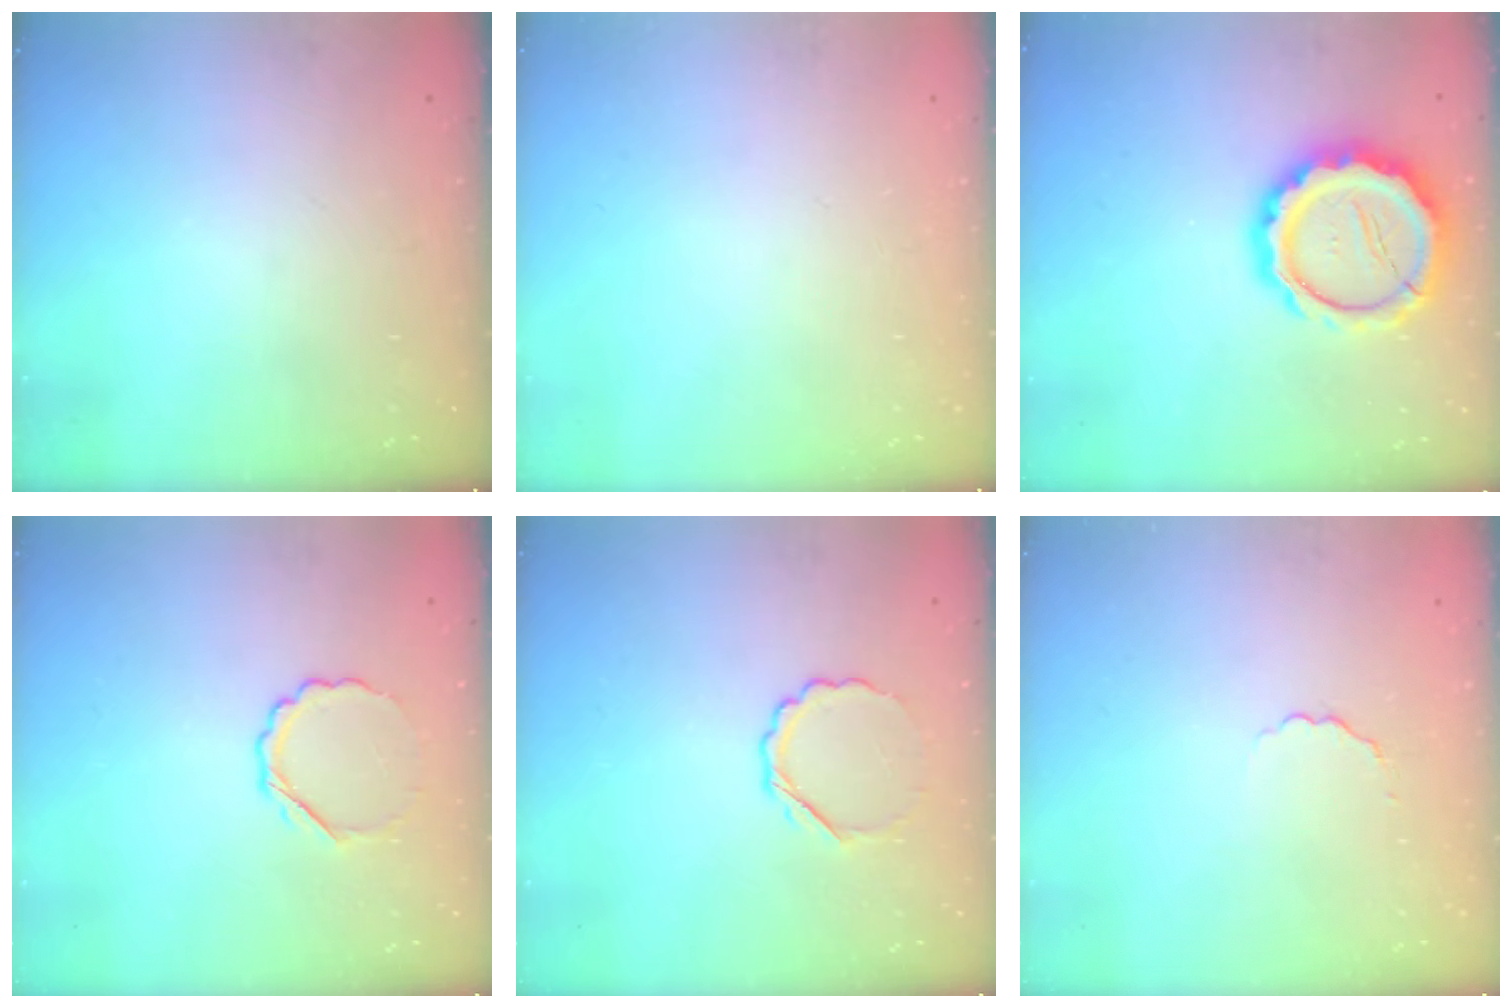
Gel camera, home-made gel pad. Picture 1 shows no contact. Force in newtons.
{"total": 0.0}
{"total": 15.6, "press": 15.4, "slide": 2.8}
{"total": 4.7, "press": 4.6, "slide": 1.1}
{"total": 4.7, "press": 4.6, "slide": 1.1}
{"total": 1.9, "press": 1.7, "slide": 0.8}